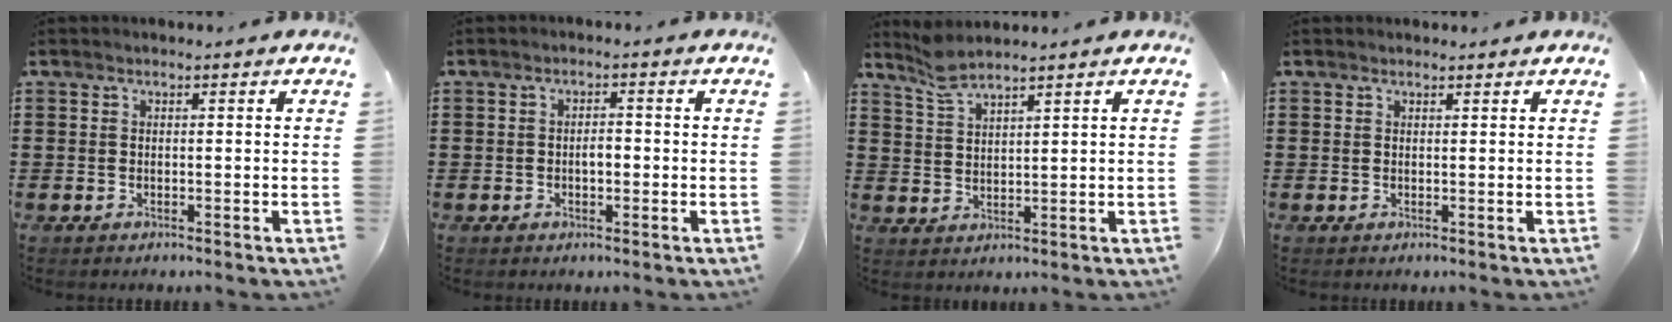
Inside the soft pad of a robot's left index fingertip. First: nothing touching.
{"total": 1.9, "force": [-0.3, 0.8, 1.7], "torque": [-0.032, 0.004, -0.008]}
{"total": 4.0, "force": [3.5, 0.4, 1.9], "torque": [-0.048, -0.005, 0.065]}
{"total": 0.6, "force": [0.6, 0.2, 0.0], "torque": [-0.003, 0.000, 0.012]}